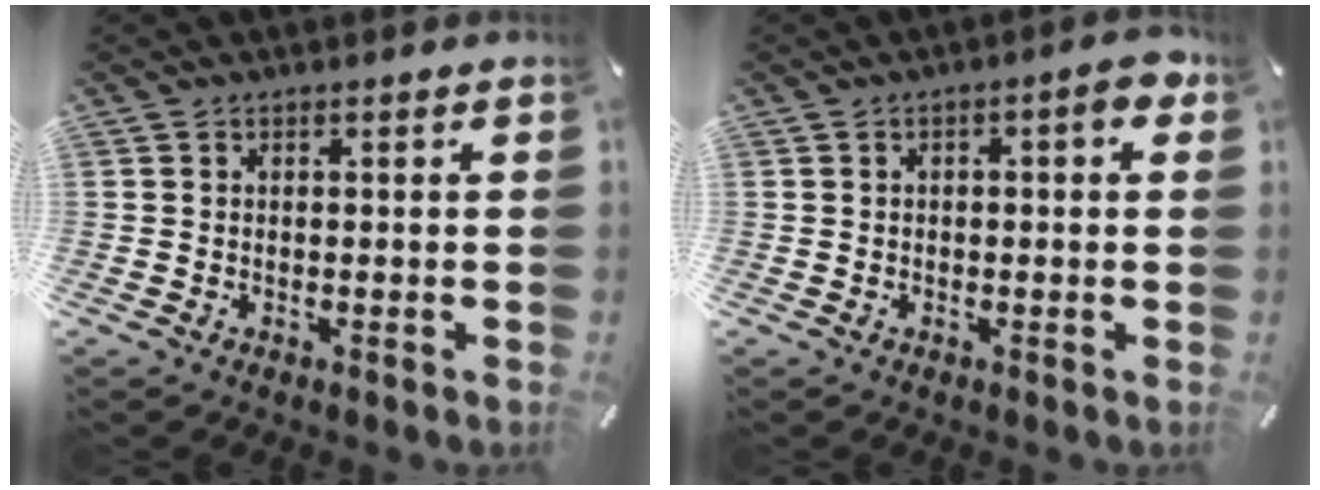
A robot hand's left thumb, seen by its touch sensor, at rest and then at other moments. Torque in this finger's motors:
{"motor_torque": [-0.12, -0.10, 0.23, 0.13, 0.02]}